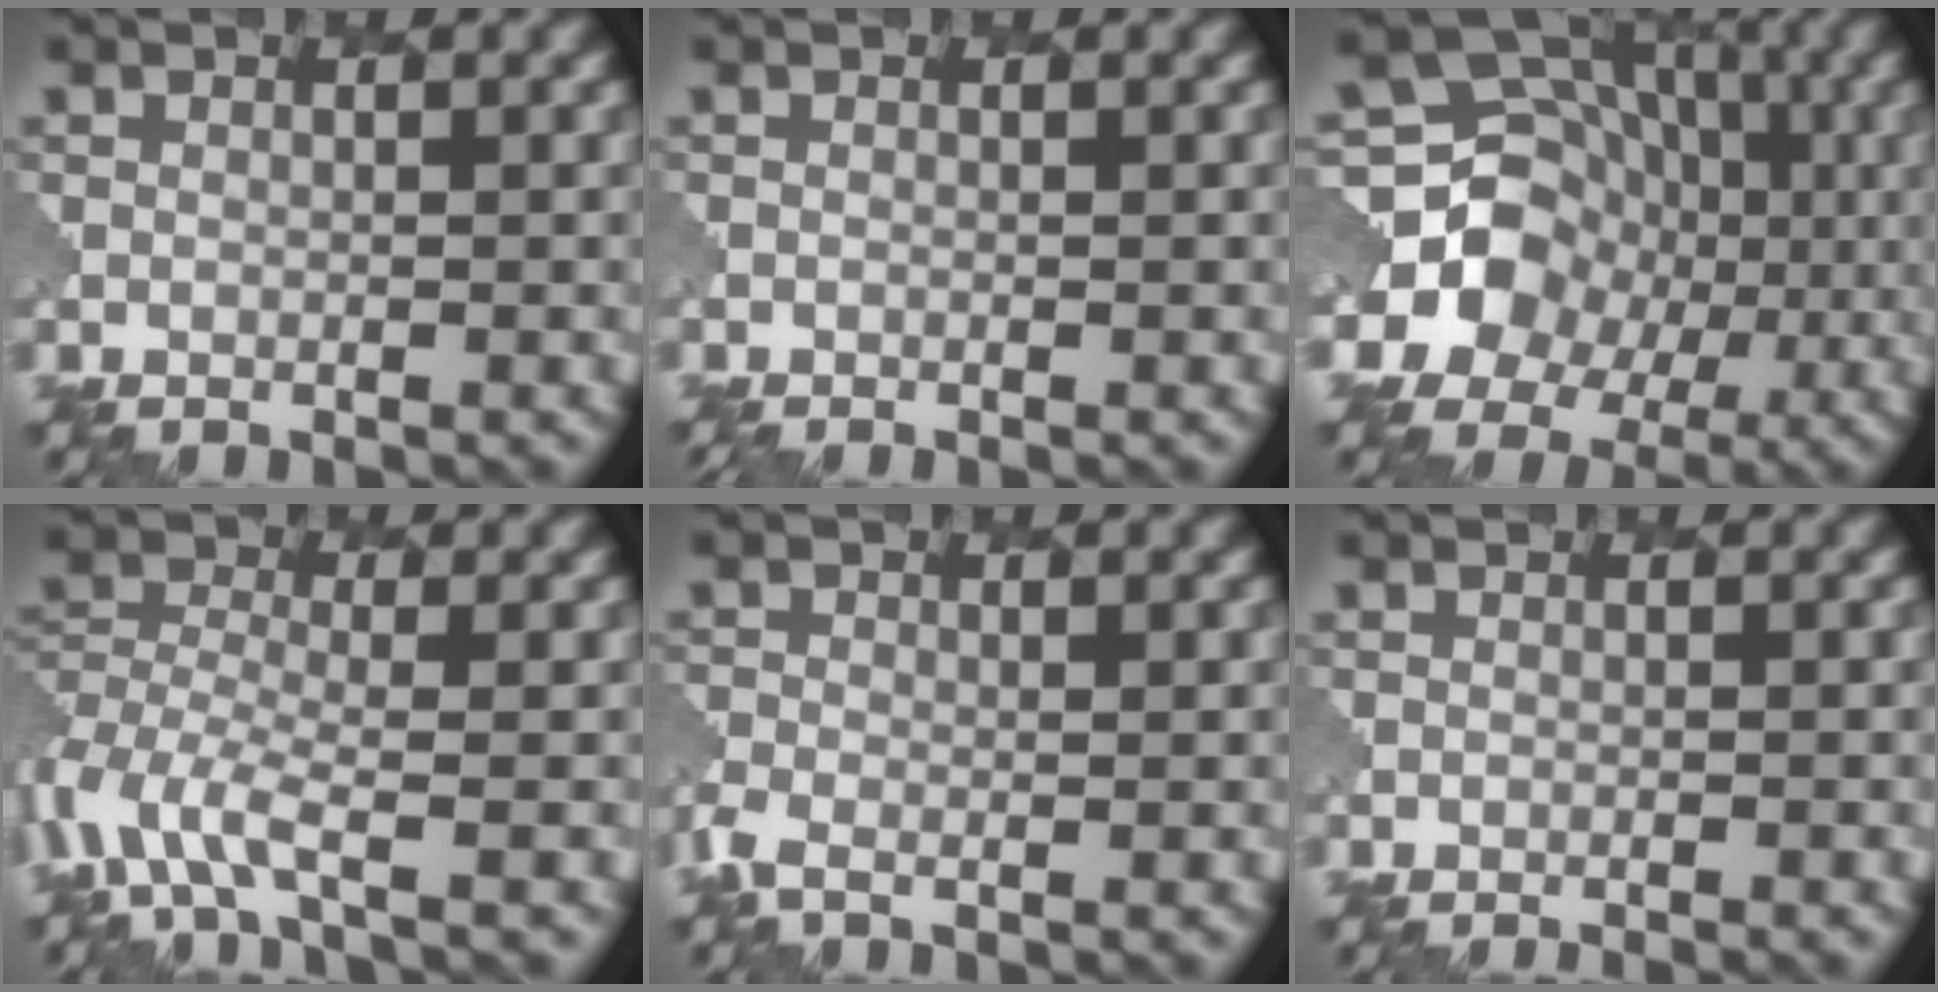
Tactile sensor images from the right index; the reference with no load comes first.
{"total": 1.1, "force": [-0.7, 0.4, 0.7], "torque": [0.003, -0.001, -0.005]}
{"total": 10.8, "force": [-0.8, 9.7, 4.7], "torque": [-0.063, 0.007, -0.035]}
{"total": 5.9, "force": [-3.2, 2.4, 4.4], "torque": [-0.111, -0.014, -0.073]}
{"total": 2.0, "force": [-1.5, 0.5, 1.2], "torque": [-0.032, -0.010, -0.037]}
{"total": 1.0, "force": [-0.8, 0.2, 0.4], "torque": [0.007, -0.001, -0.015]}